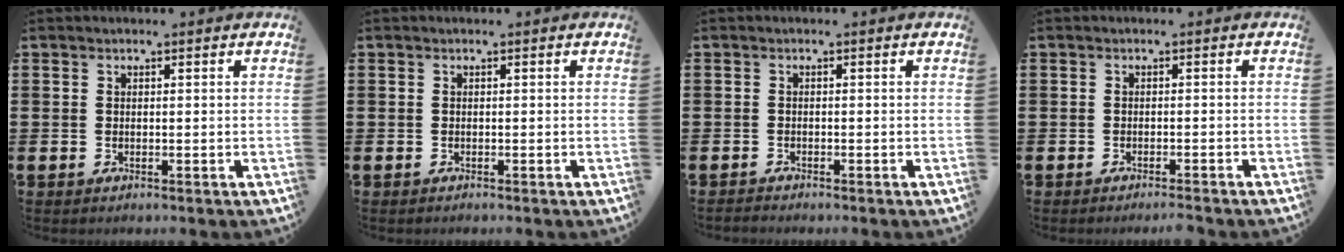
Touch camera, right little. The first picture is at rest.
{"total": 0.0}
{"total": 0.6, "force": [-0.6, 0.0, -0.1], "torque": [0.000, -0.002, -0.013]}
{"total": 1.0, "force": [-1.0, -0.2, 0.2], "torque": [-0.003, -0.001, -0.019]}